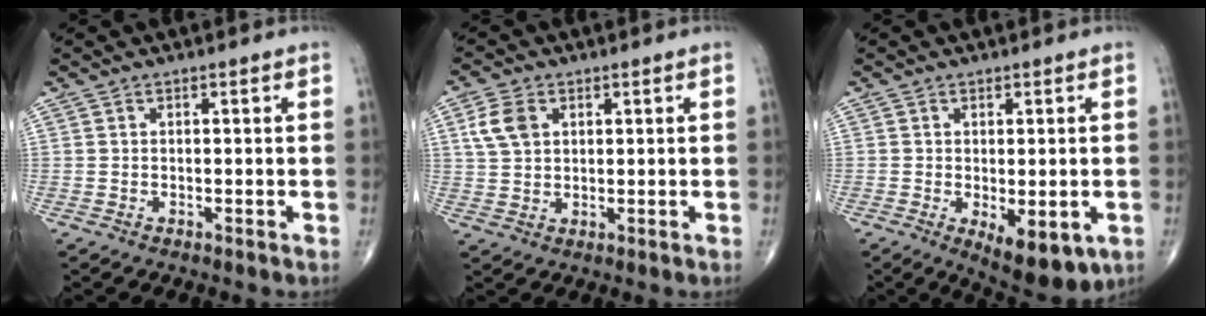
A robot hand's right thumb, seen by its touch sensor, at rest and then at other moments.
{"total": 5.8, "force": [2.0, 4.0, 3.7], "torque": [-0.068, 0.001, 0.041]}
{"total": 9.4, "force": [-3.2, 4.0, 7.9], "torque": [-0.095, -0.015, -0.037]}